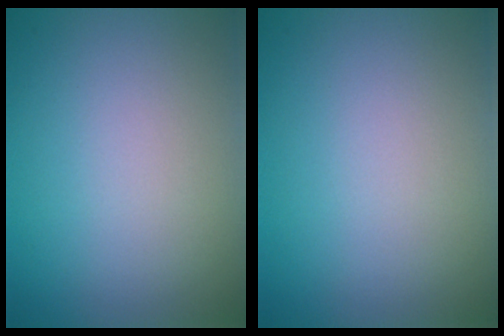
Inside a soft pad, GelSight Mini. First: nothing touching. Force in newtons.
{"total": 0.0}